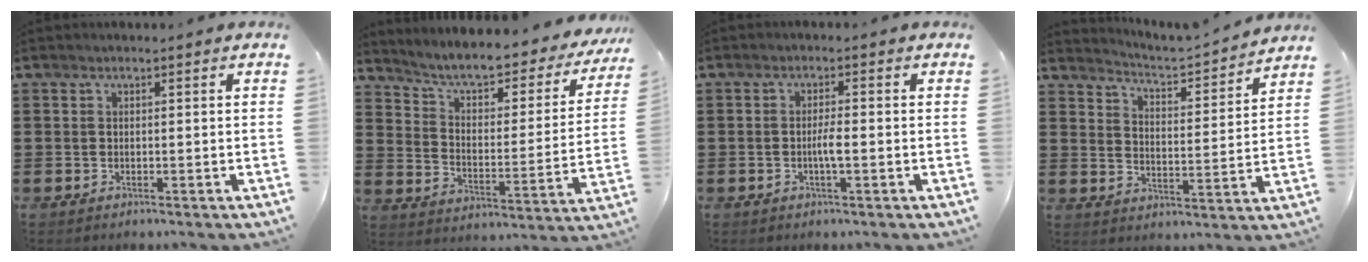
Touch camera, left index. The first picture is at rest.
{"total": 5.8, "force": [5.1, 0.8, 2.6], "torque": [-0.074, -0.039, 0.079]}
{"total": 2.5, "force": [-0.6, 0.3, 2.4], "torque": [-0.051, -0.001, -0.015]}
{"total": 3.2, "force": [3.1, -0.5, 0.2], "torque": [-0.025, -0.039, 0.044]}